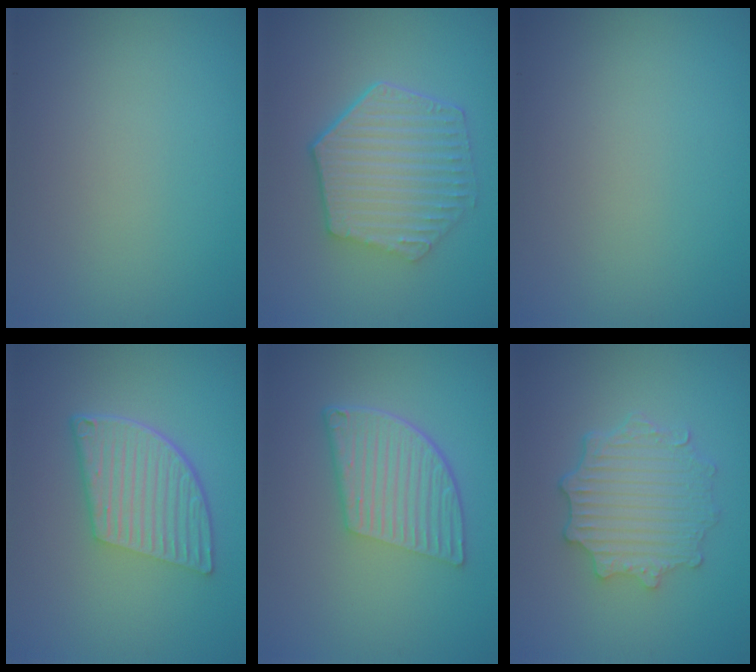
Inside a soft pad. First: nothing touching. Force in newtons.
{"total": 6.5, "press": 4.8, "slide": 4.3}
{"total": 0.0}
{"total": 6.1, "press": 4.1, "slide": 4.5}
{"total": 5.9, "press": 4.0, "slide": 4.4}
{"total": 4.6, "press": 3.8, "slide": 2.6}